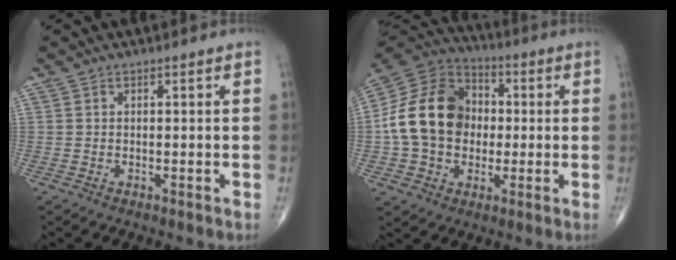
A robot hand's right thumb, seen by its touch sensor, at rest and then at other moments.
{"total": 17.8, "force": [-0.2, 14.1, 10.8], "torque": [-0.177, 0.029, -0.008]}